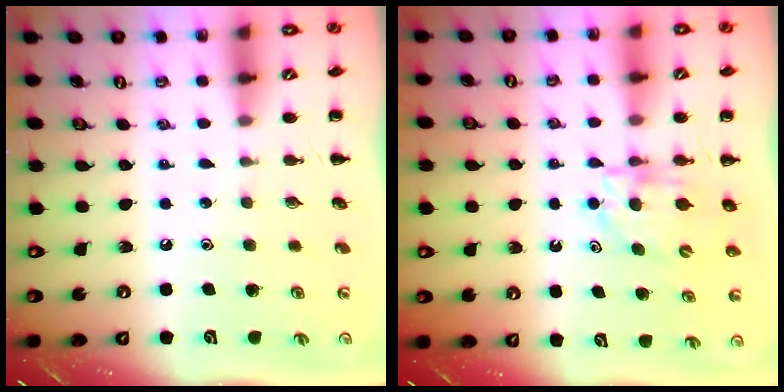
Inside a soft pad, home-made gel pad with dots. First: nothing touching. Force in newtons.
{"total": 5.8, "press": 5.8, "slide": 0.5}